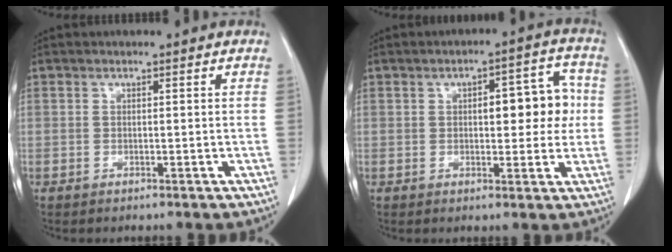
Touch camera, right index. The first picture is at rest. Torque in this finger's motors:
{"motor_torque": [0.65, -0.10, 0.32, 0.08]}